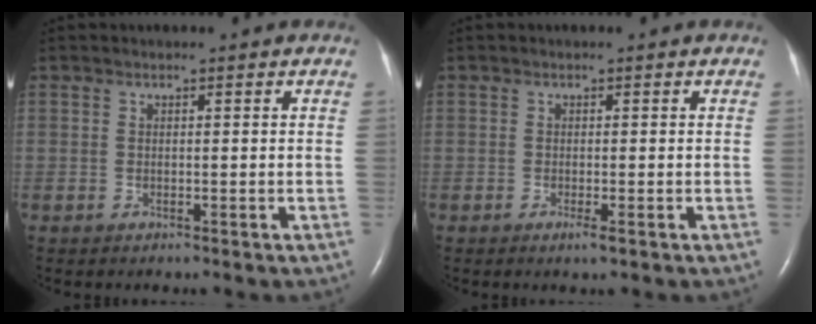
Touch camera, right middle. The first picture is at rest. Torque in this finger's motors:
{"motor_torque": [0.02, 0.13, -0.08, -0.06]}